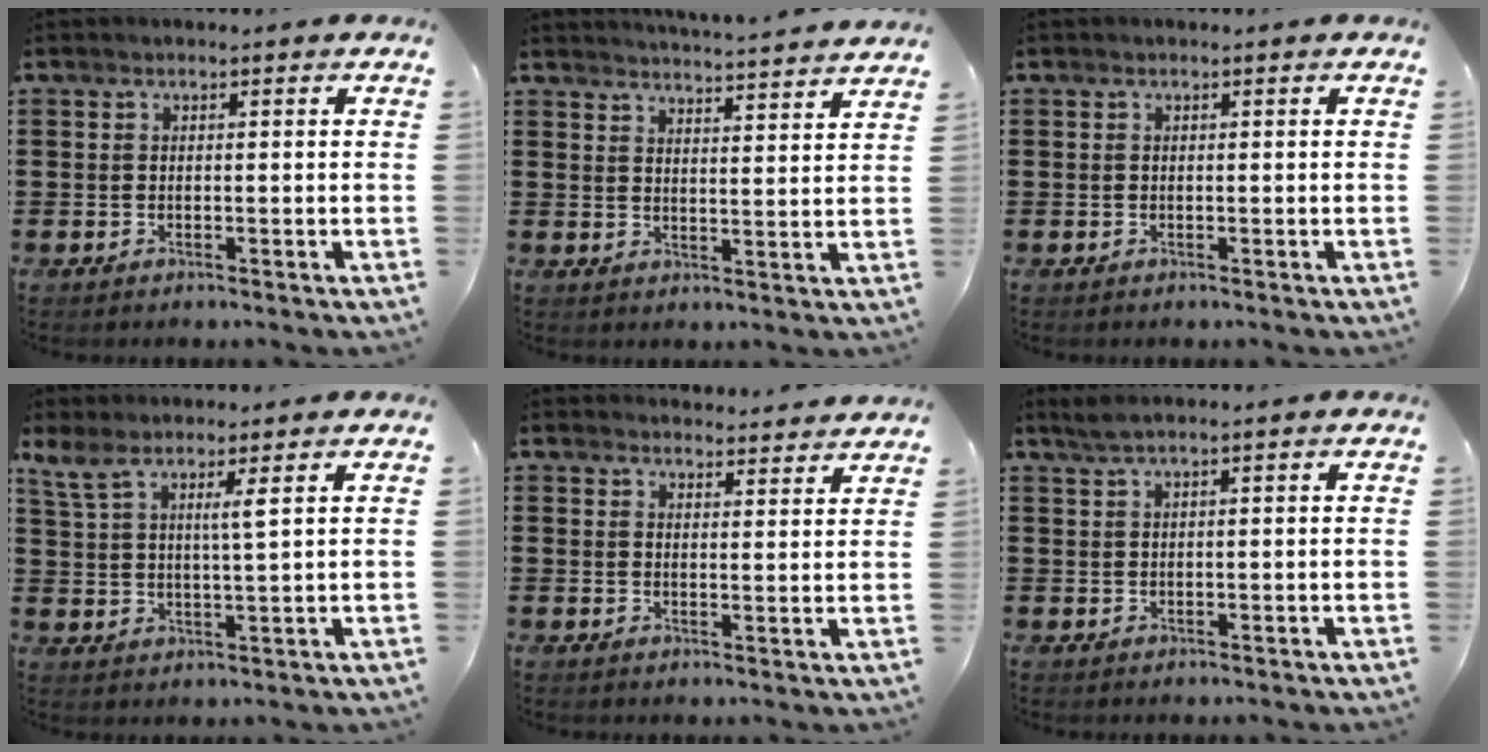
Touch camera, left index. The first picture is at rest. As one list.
[{"total": 4.2, "force": [4.2, -0.8, 0.2], "torque": [-0.012, -0.032, 0.071]}, {"total": 0.0}, {"total": 4.6, "force": [3.1, 0.3, 3.4], "torque": [-0.078, -0.003, 0.053]}, {"total": 3.1, "force": [3.1, 0.0, -0.1], "torque": [0.001, -0.018, 0.057]}, {"total": 1.5, "force": [0.9, 0.0, 1.2], "torque": [-0.025, -0.003, 0.016]}]